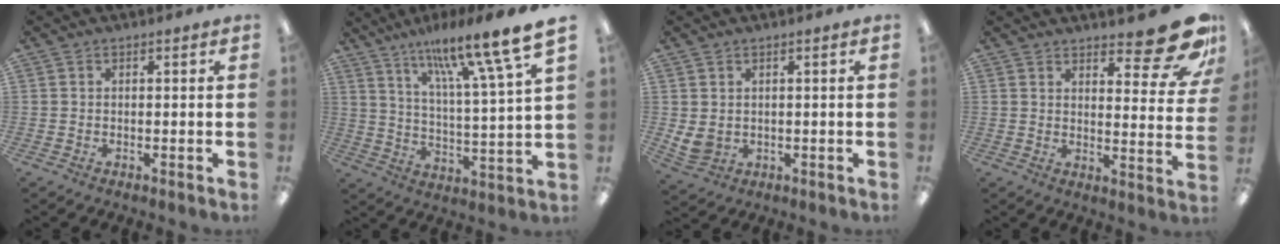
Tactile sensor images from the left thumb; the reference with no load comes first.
{"total": 16.6, "force": [12.9, 1.6, 10.4], "torque": [-0.171, -0.085, 0.203]}
{"total": 3.6, "force": [1.4, 2.7, 1.9], "torque": [-0.052, -0.008, 0.026]}
{"total": 13.5, "force": [10.3, 4.1, 7.7], "torque": [-0.093, -0.073, 0.174]}